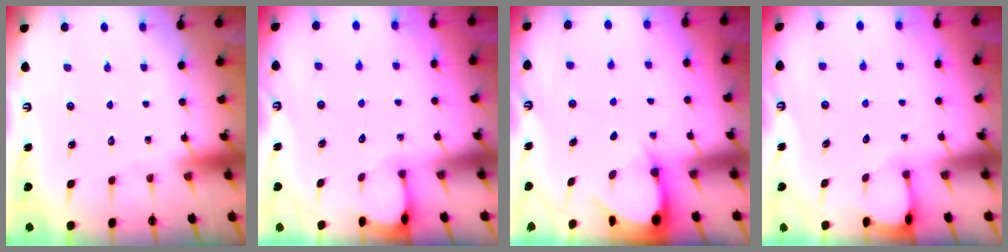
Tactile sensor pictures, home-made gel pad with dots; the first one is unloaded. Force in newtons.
{"total": 2.0, "press": 2.0, "slide": 0.3}
{"total": 3.1, "press": 3.1, "slide": 0.2}
{"total": 2.7, "press": 2.7, "slide": 0.4}